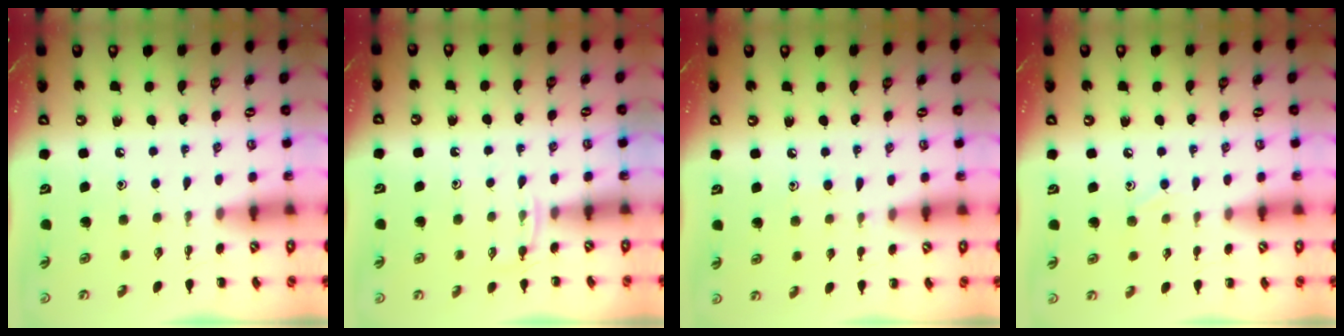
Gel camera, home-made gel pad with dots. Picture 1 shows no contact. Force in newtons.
{"total": 4.0, "press": 3.8, "slide": 1.3}
{"total": 5.3, "press": 5.0, "slide": 1.9}
{"total": 6.7, "press": 6.3, "slide": 2.3}